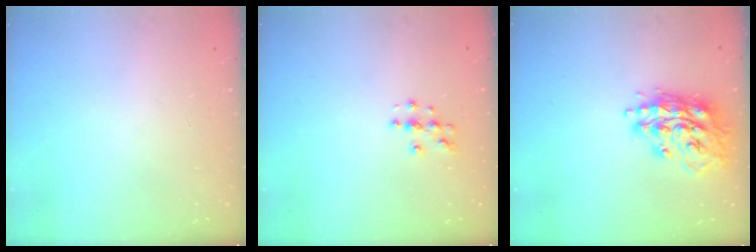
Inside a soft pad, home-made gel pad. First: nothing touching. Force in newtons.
{"total": 3.8, "press": 3.8, "slide": 0.2}
{"total": 16.9, "press": 16.8, "slide": 1.5}